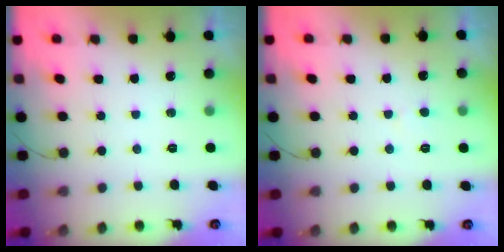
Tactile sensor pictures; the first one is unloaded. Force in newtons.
{"total": 3.6, "press": 3.6, "slide": 0.3}